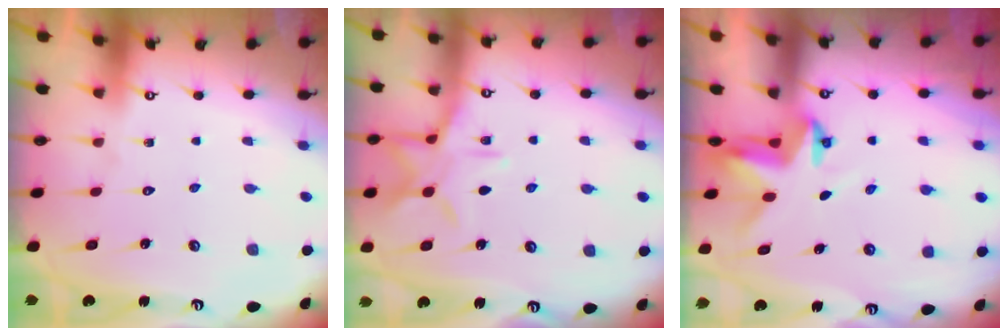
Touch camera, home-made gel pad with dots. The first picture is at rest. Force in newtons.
{"total": 11.8, "press": 11.8, "slide": 0.6}
{"total": 3.2, "press": 3.2, "slide": 0.1}